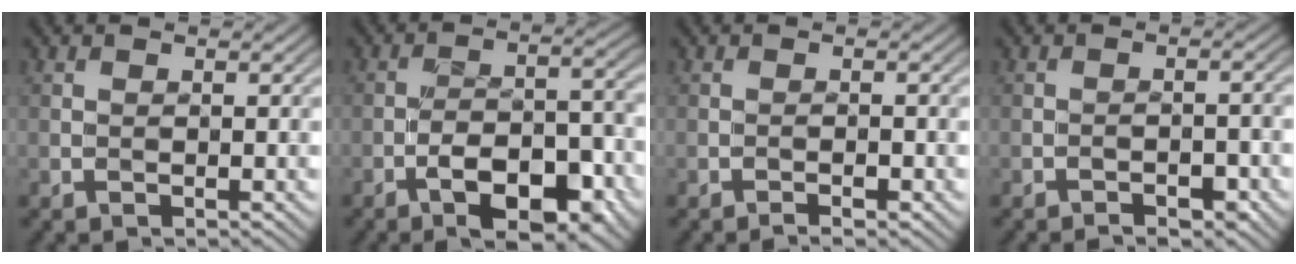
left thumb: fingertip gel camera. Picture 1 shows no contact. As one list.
[{"total": 9.5, "force": [-5.5, 3.5, 6.9], "torque": [-0.102, -0.001, -0.086]}, {"total": 1.4, "force": [-1.1, 0.1, 0.9], "torque": [-0.016, 0.000, -0.017]}, {"total": 3.2, "force": [-2.5, 1.0, 1.8], "torque": [-0.024, 0.010, -0.028]}]